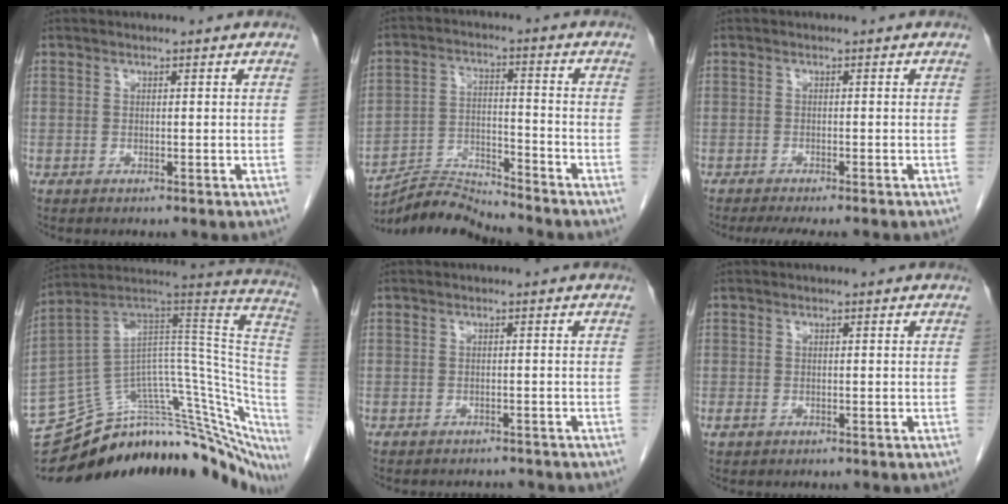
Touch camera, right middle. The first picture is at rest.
{"total": 7.6, "force": [-7.5, -1.3, -0.4], "torque": [0.004, 0.008, -0.137]}
{"total": 6.2, "force": [-5.2, 0.9, 3.2], "torque": [-0.039, -0.011, -0.075]}
{"total": 32.7, "force": [-27.7, 6.6, 16.2], "torque": [-0.107, 0.026, -0.374]}
{"total": 3.7, "force": [-3.5, 1.1, 0.5], "torque": [-0.005, -0.003, -0.044]}
{"total": 0.7, "force": [-0.3, 0.5, 0.5], "torque": [-0.012, 0.000, -0.001]}